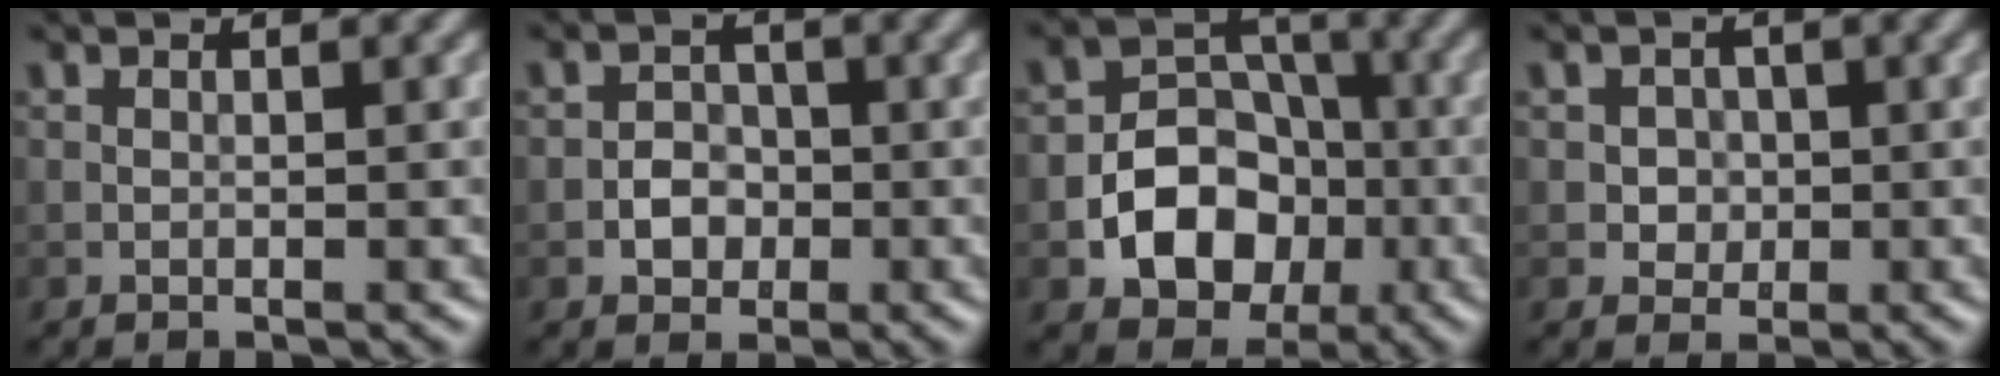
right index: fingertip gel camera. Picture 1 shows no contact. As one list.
[{"total": 2.2, "force": [-0.7, 1.9, 1.0], "torque": [-0.010, 0.001, -0.016]}, {"total": 7.2, "force": [-2.2, 5.5, 4.0], "torque": [-0.055, -0.004, -0.039]}, {"total": 1.8, "force": [0.0, 1.7, 0.6], "torque": [0.005, 0.000, -0.001]}]